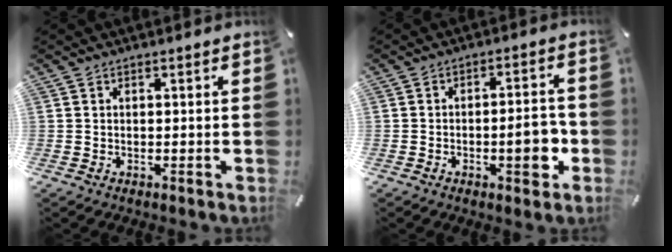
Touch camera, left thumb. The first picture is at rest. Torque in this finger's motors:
{"motor_torque": [-0.12, 0.23, -0.14, 0.09, 0.04]}